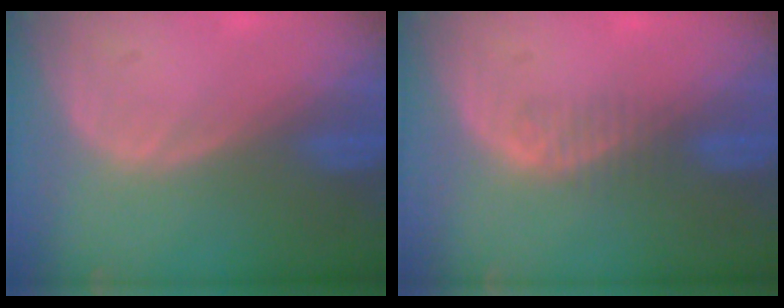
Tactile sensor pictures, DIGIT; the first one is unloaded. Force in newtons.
{"total": 1.9, "press": 1.6, "slide": 1.0}